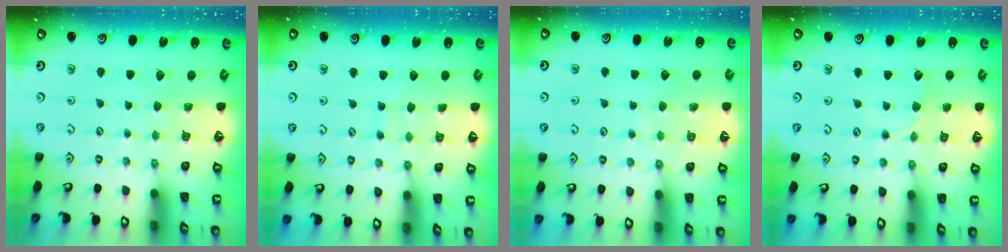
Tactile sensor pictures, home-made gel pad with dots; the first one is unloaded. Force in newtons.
{"total": 6.7, "press": 6.7, "slide": 0.4}
{"total": 5.7, "press": 5.7, "slide": 0.6}
{"total": 2.2, "press": 2.2, "slide": 0.3}